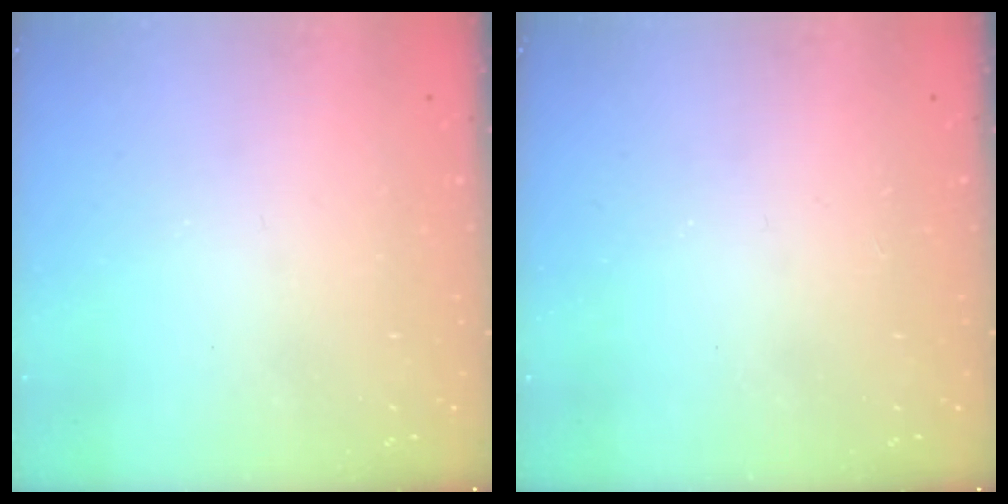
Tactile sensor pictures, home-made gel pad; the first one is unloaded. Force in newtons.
{"total": 1.7, "press": 1.7, "slide": 0.2}